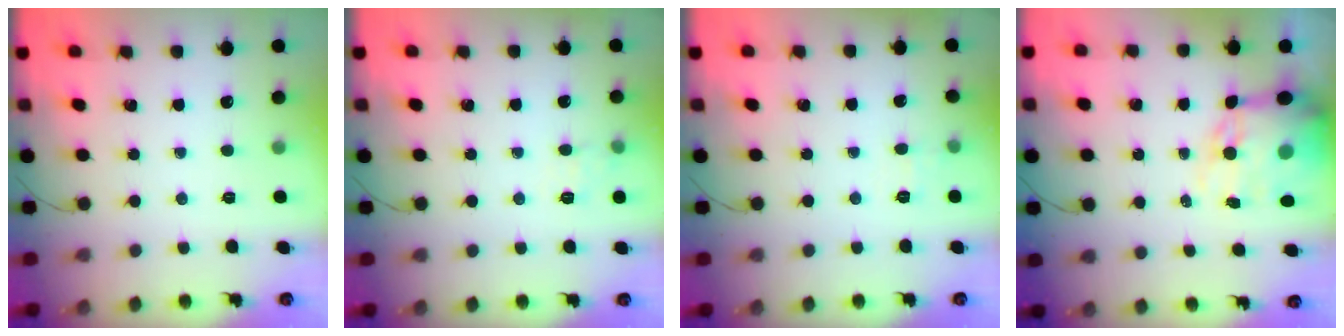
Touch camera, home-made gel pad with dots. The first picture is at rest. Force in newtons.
{"total": 6.3, "press": 6.1, "slide": 1.7}
{"total": 5.2, "press": 5.0, "slide": 1.3}
{"total": 14.4, "press": 14.0, "slide": 3.4}